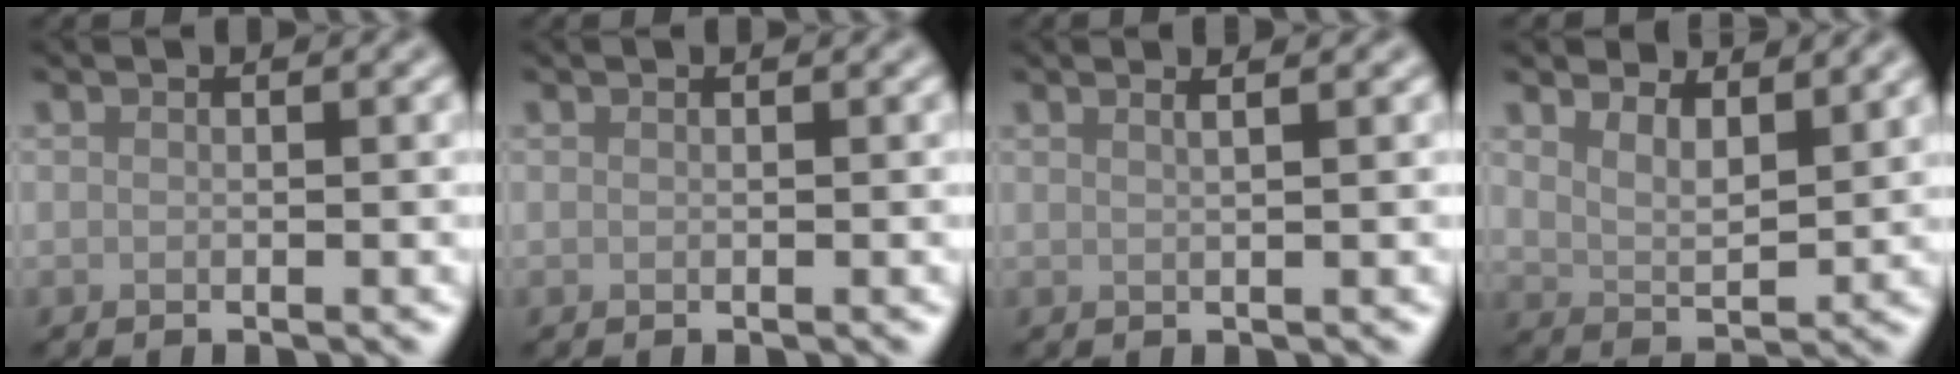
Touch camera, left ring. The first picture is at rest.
{"total": 0.0}
{"total": 2.6, "force": [1.5, 1.2, 1.7], "torque": [0.001, 0.008, -0.011]}
{"total": 4.2, "force": [3.1, 1.8, 2.3], "torque": [-0.047, -0.004, 0.052]}